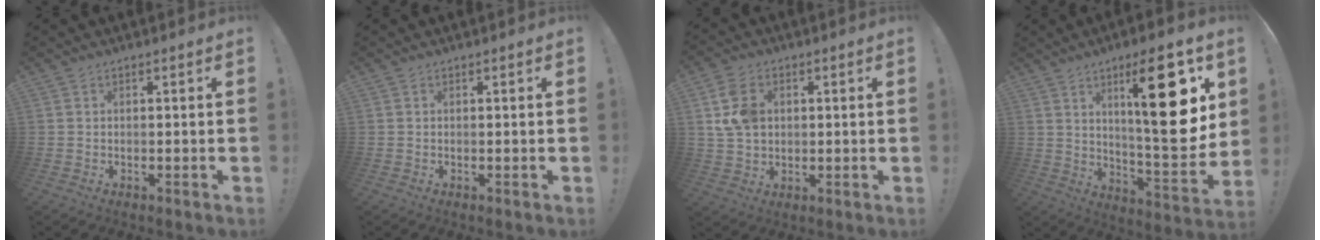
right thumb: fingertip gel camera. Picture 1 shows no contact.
{"total": 0.0}
{"total": 10.2, "force": [2.5, 7.6, 6.3], "torque": [-0.119, 0.005, 0.048]}
{"total": 23.0, "force": [8.8, 6.0, 20.4], "torque": [-0.292, -0.046, 0.127]}